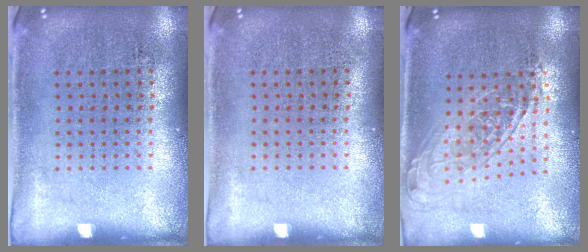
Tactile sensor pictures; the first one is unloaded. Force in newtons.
{"total": 0.0}
{"total": 1.5, "press": 1.3, "slide": 0.8}